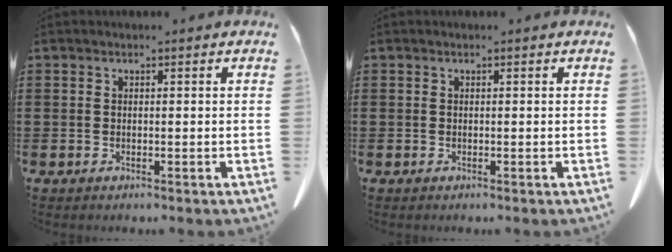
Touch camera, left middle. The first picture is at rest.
{"total": 0.0}